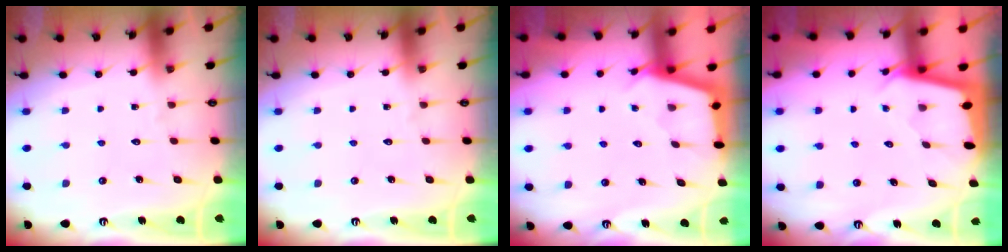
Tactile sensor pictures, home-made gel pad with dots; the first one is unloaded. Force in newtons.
{"total": 0.0}
{"total": 2.8, "press": 2.7, "slide": 0.3}
{"total": 1.7, "press": 1.7, "slide": 0.1}